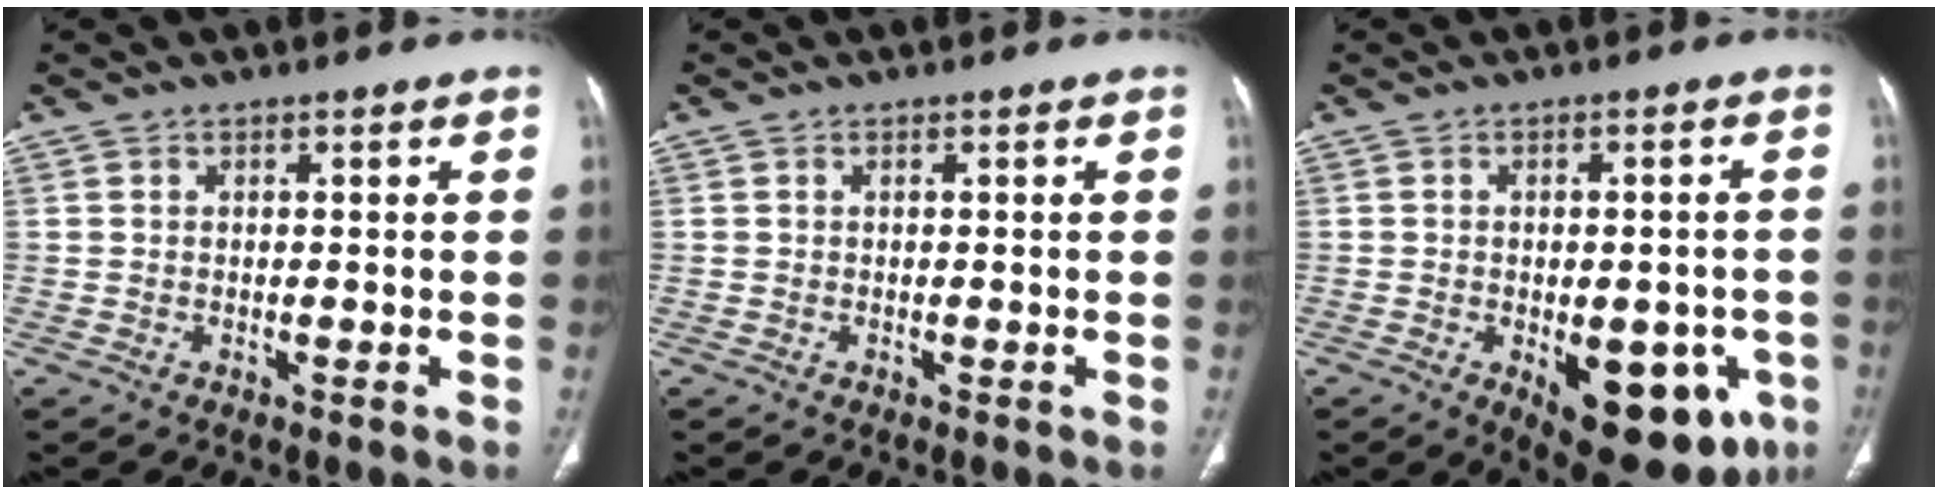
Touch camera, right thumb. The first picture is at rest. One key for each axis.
{"total": 0.0}
{"total": 16.2, "fx": -6.0, "fy": 8.2, "fz": 12.7, "tx": -0.124, "ty": 0.004, "tz": -0.061}